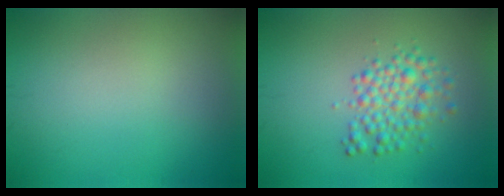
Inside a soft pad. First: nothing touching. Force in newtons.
{"total": 3.3, "press": 3.3, "slide": 0.1}